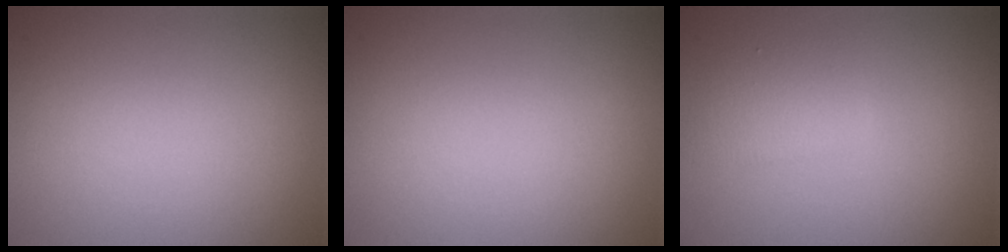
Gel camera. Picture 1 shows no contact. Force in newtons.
{"total": 0.0}
{"total": 1.9, "press": 1.9, "slide": 0.2}